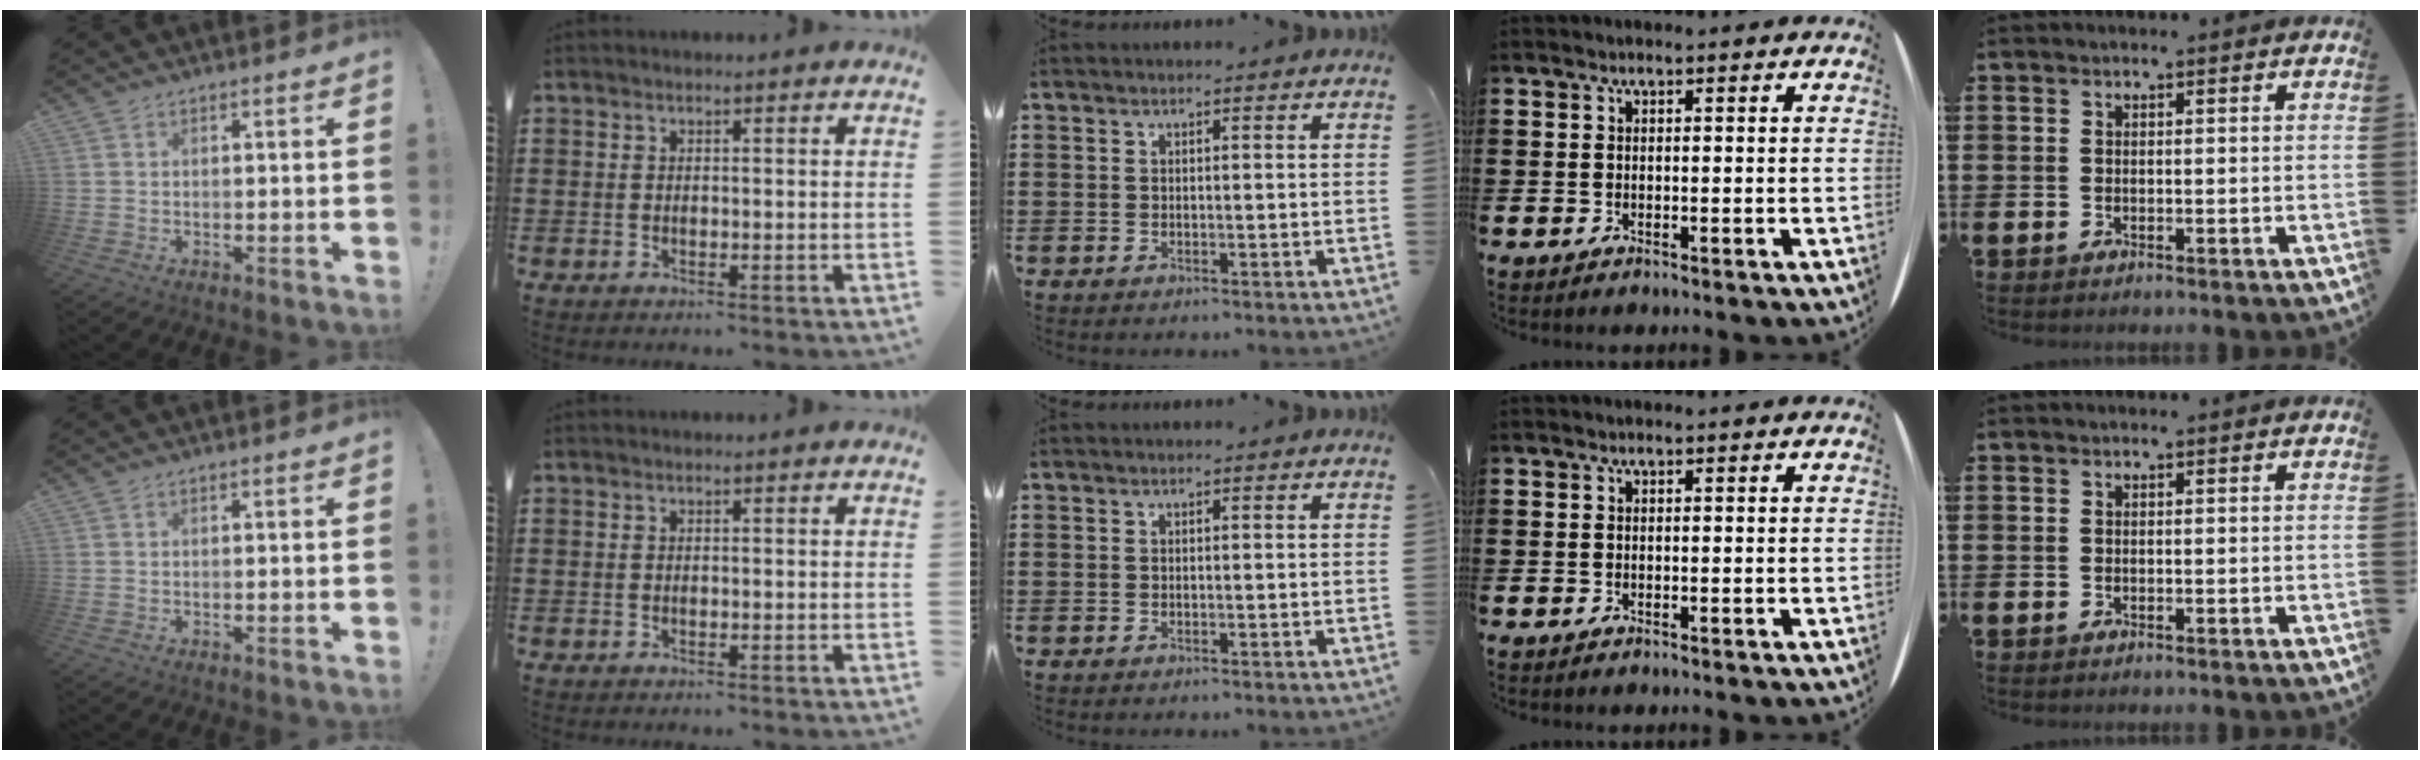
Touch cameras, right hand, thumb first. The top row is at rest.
{}